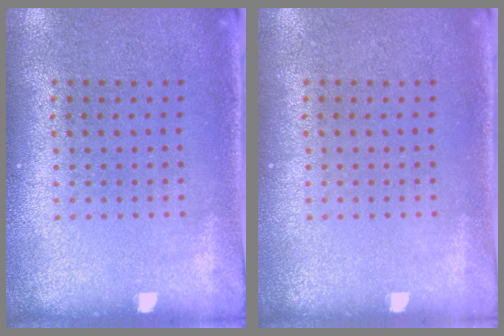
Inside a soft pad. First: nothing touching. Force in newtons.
{"total": 0.0}